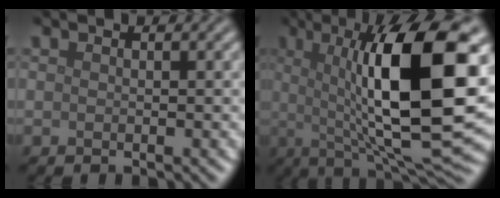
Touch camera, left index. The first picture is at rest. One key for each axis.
{"total": 14.8, "fx": 1.6, "fy": 3.9, "fz": 14.2, "tx": -0.188, "ty": 0.003, "tz": 0.021}